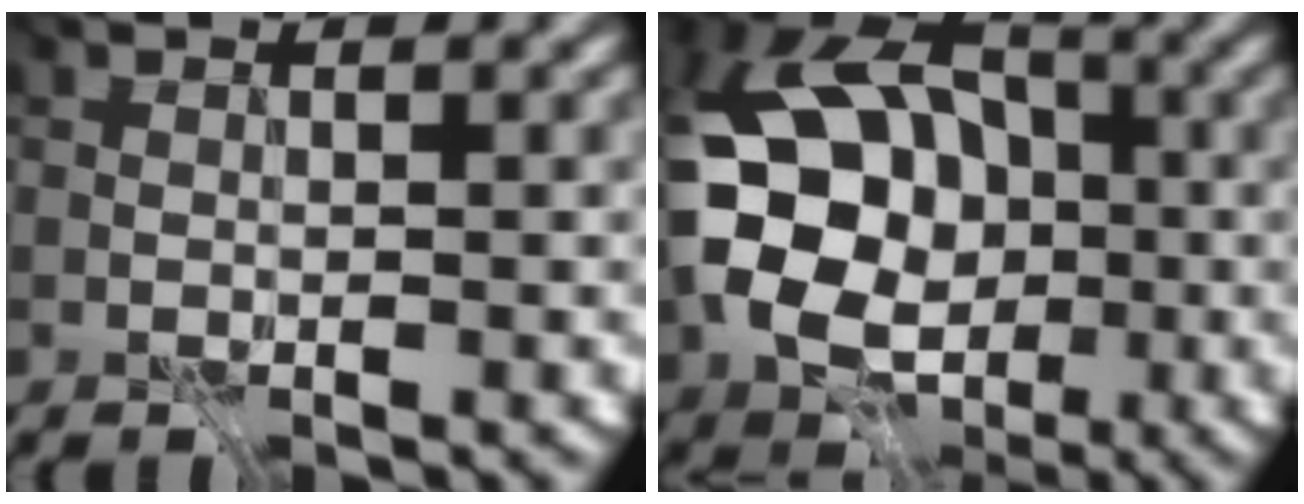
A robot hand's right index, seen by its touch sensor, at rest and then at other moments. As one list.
[{"total": 12.0, "force": [-3.1, 8.6, 7.7], "torque": [-0.157, -0.012, -0.036]}]